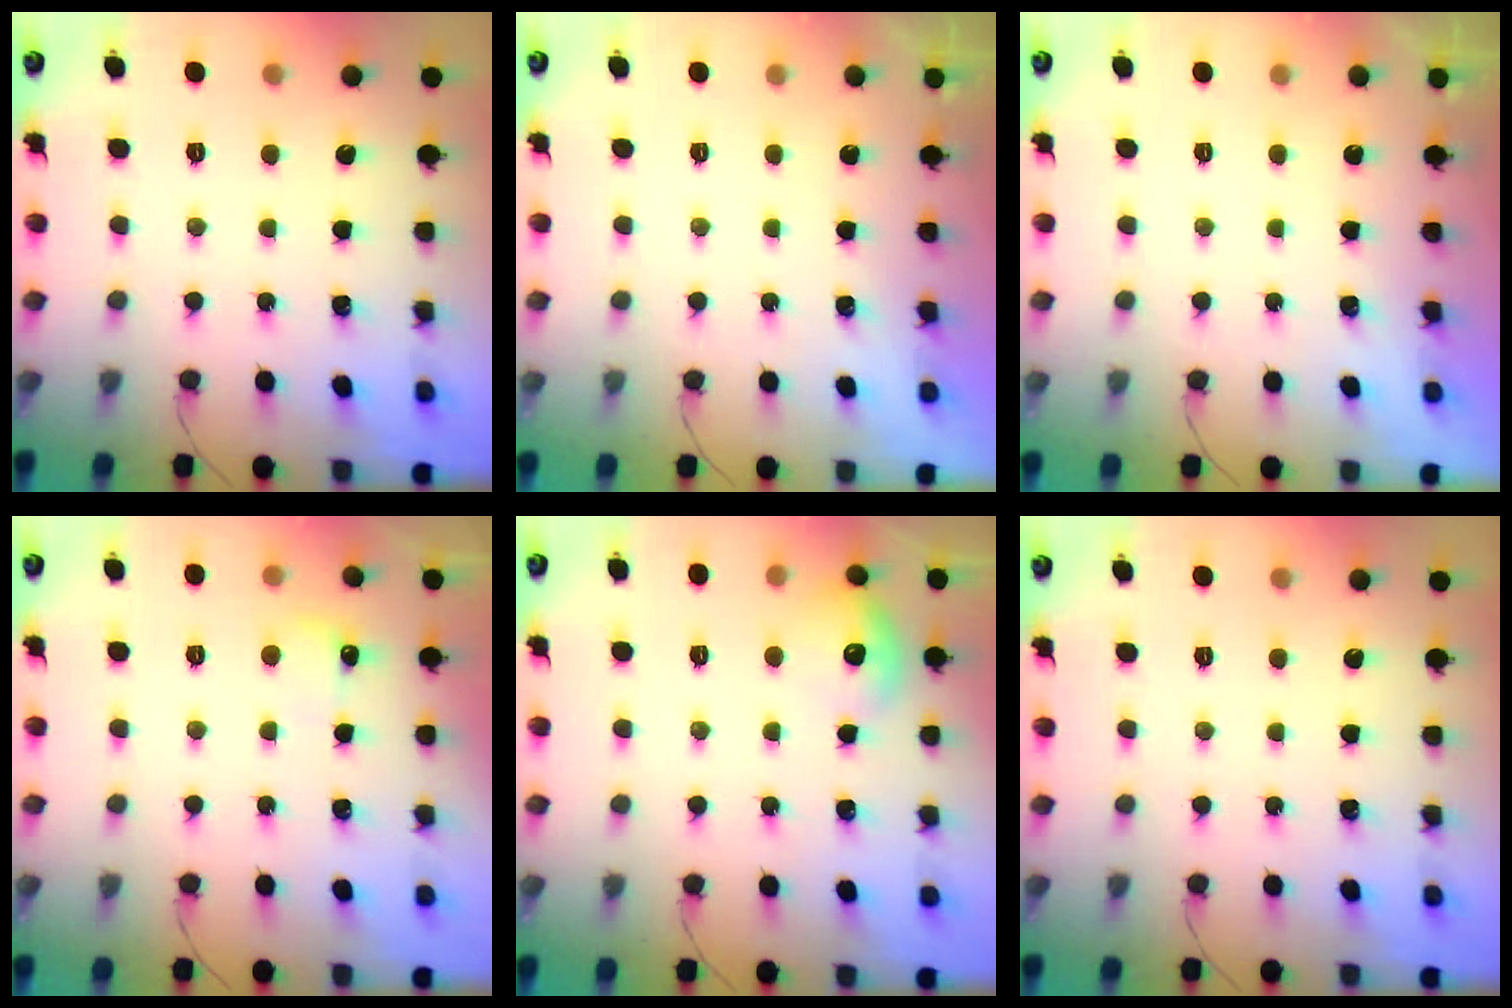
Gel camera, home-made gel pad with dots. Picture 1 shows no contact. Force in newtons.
{"total": 0.6, "press": 0.2, "slide": 0.5}
{"total": 0.6, "press": 0.2, "slide": 0.5}
{"total": 4.9, "press": 4.7, "slide": 1.4}
{"total": 10.3, "press": 10.2, "slide": 1.3}
{"total": 0.0}